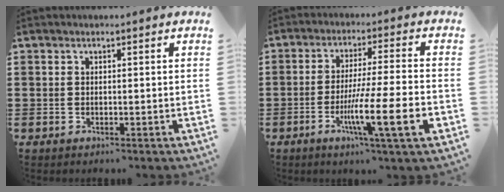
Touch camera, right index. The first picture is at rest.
{"total": 11.2, "force": [-4.0, 0.5, 10.4], "torque": [-0.189, -0.013, -0.073]}